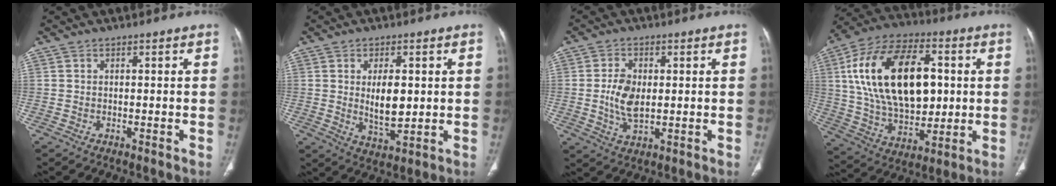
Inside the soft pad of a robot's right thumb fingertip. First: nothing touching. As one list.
[{"total": 7.8, "force": [0.8, 3.6, 6.9], "torque": [-0.101, -0.016, 0.022]}, {"total": 6.7, "force": [0.2, 3.9, 5.5], "torque": [-0.105, -0.005, 0.006]}, {"total": 26.1, "force": [4.5, 15.1, 20.8], "torque": [-0.349, -0.001, 0.078]}]